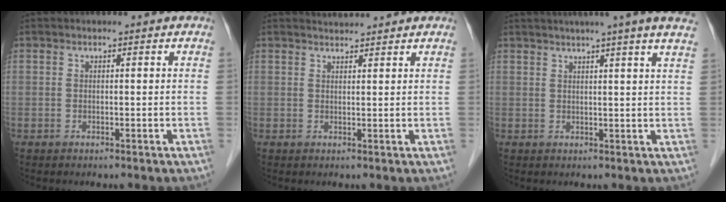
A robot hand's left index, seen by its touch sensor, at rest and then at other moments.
{"total": 1.7, "force": [1.7, 0.0, -0.2], "torque": [-0.008, 0.011, 0.033]}
{"total": 9.9, "force": [7.9, -1.2, 5.8], "torque": [-0.079, 0.016, 0.078]}